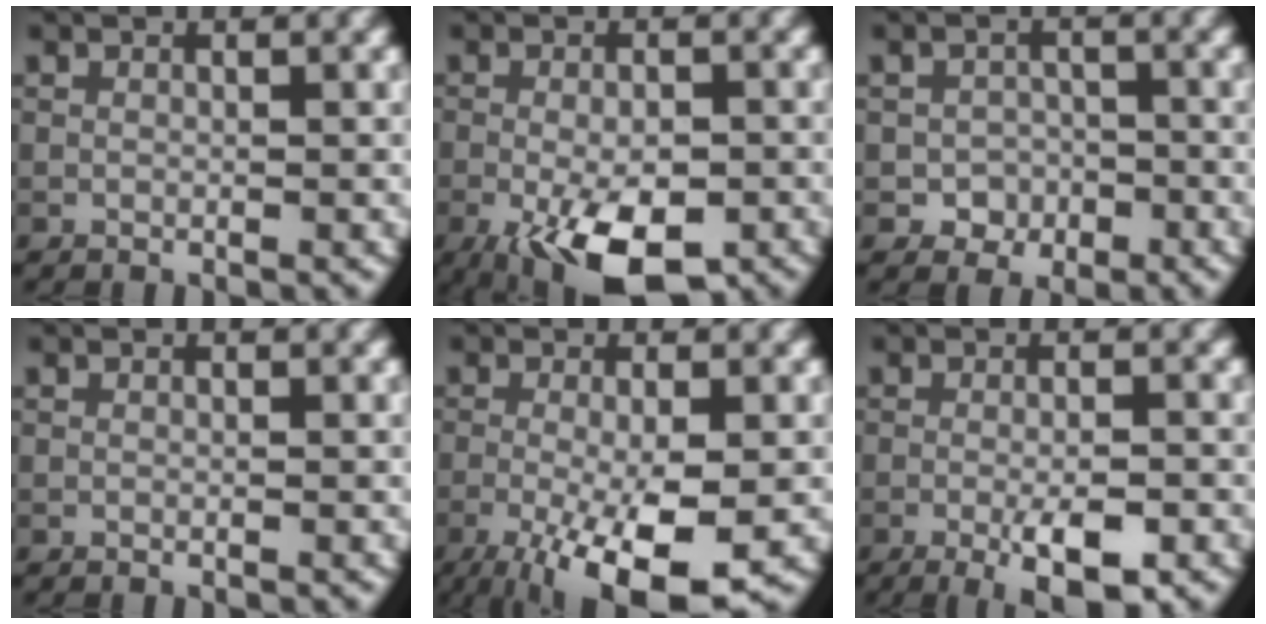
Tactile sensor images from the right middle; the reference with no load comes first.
{"total": 9.0, "force": [-4.4, 3.8, 6.9], "torque": [-0.126, -0.016, -0.061]}
{"total": 2.4, "force": [-1.1, 2.1, 0.7], "torque": [0.002, 0.001, -0.021]}
{"total": 0.0}
{"total": 8.6, "force": [-3.6, 2.2, 7.5], "torque": [-0.131, -0.014, -0.054]}
{"total": 4.3, "force": [-1.9, 1.0, 3.7], "torque": [-0.064, -0.005, -0.029]}